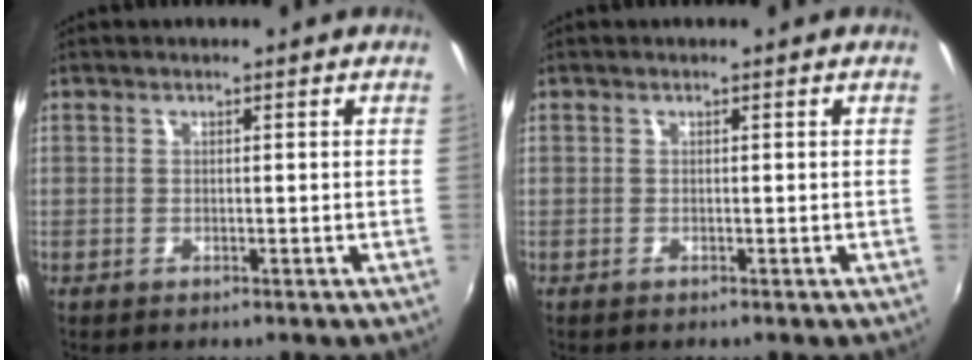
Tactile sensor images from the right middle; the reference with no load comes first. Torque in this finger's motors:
{"motor_torque": [0.00, 0.00, 0.00, 0.00]}